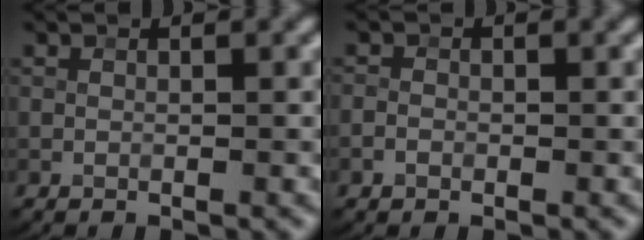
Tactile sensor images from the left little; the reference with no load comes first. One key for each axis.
{"total": 1.0, "fx": -0.5, "fy": 0.8, "fz": 0.3, "tx": 0.008, "ty": 0.004, "tz": -0.012}